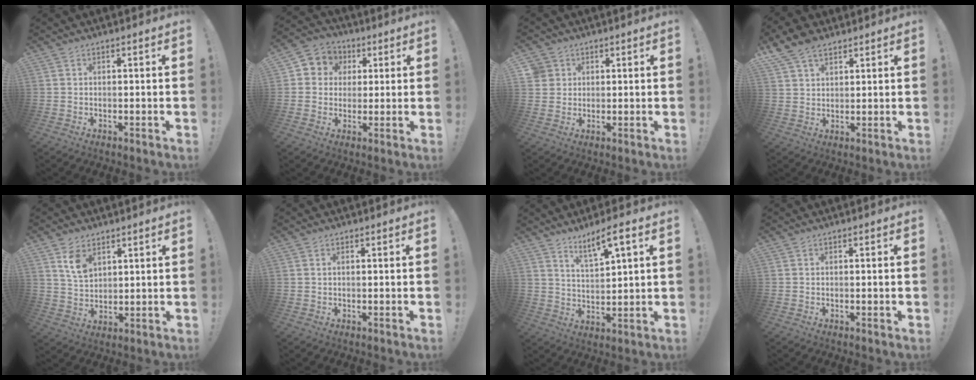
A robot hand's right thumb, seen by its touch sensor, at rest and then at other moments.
{"total": 7.1, "force": [0.6, 6.8, 2.0], "torque": [-0.023, 0.004, 0.017]}
{"total": 4.0, "force": [1.6, 3.6, 0.7], "torque": [-0.009, -0.004, 0.030]}
{"total": 8.0, "force": [5.6, 4.2, 3.7], "torque": [-0.069, -0.018, 0.111]}
{"total": 7.6, "force": [4.4, 4.8, 3.8], "torque": [-0.060, -0.018, 0.082]}
{"total": 0.7, "force": [0.4, 0.1, 0.6], "torque": [-0.011, 0.001, 0.007]}
{"total": 7.5, "force": [5.3, 0.9, 5.3], "torque": [-0.089, -0.029, 0.088]}
{"total": 0.7, "force": [-0.1, -0.3, 0.7], "torque": [-0.012, -0.003, -0.001]}